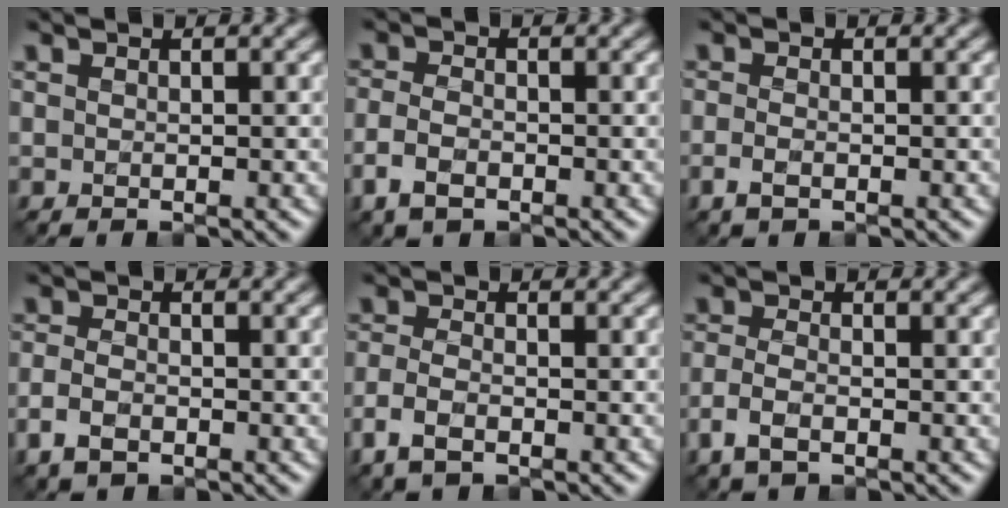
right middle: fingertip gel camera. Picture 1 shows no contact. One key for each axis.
{"total": 2.7, "fx": -1.3, "fy": 1.6, "fz": 1.8, "tx": -0.039, "ty": -0.005, "tz": -0.033}
{"total": 1.4, "fx": -0.7, "fy": 0.6, "fz": 1.0, "tx": -0.026, "ty": -0.005, "tz": -0.016}
{"total": 2.4, "fx": -1.2, "fy": 1.4, "fz": 1.5, "tx": -0.035, "ty": -0.004, "tz": -0.030}
{"total": 2.7, "fx": -1.5, "fy": 1.2, "fz": 1.8, "tx": -0.046, "ty": -0.004, "tz": -0.038}
{"total": 2.5, "fx": -1.3, "fy": 1.1, "fz": 1.8, "tx": -0.046, "ty": -0.003, "tz": -0.033}